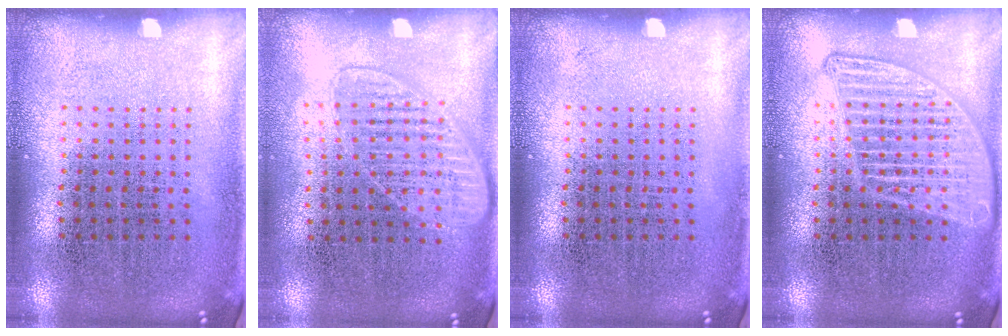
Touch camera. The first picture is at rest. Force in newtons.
{"total": 1.4, "press": 1.3, "slide": 0.6}
{"total": 0.0}
{"total": 2.8, "press": 2.7, "slide": 0.3}